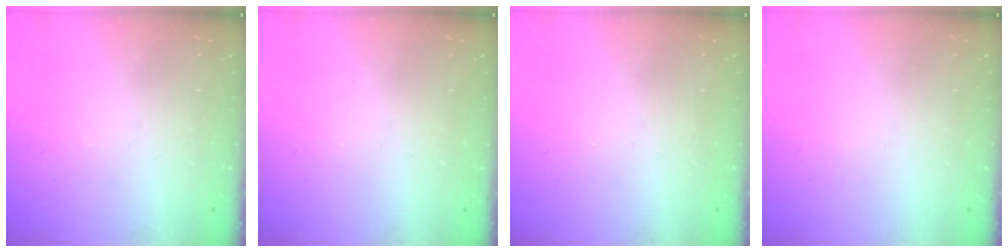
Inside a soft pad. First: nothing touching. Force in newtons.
{"total": 2.7, "press": 2.7, "slide": 0.3}
{"total": 2.7, "press": 2.7, "slide": 0.3}
{"total": 0.0}